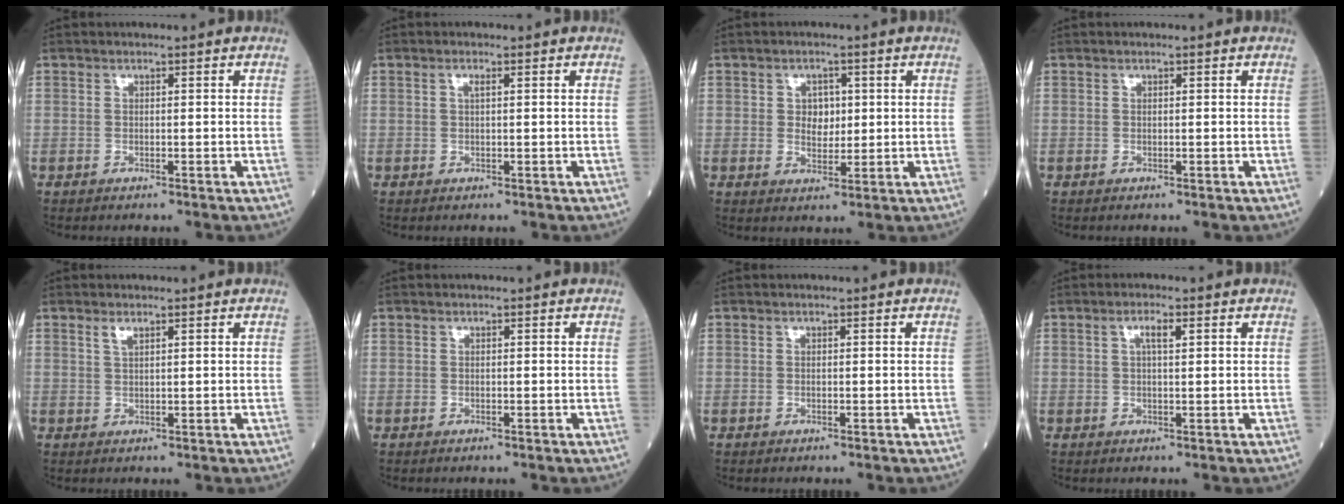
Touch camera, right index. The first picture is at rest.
{"total": 0.9, "force": [0.3, 0.2, 0.8], "torque": [-0.018, 0.002, 0.004]}
{"total": 3.7, "force": [0.8, 2.7, 2.4], "torque": [-0.031, 0.004, 0.019]}
{"total": 0.0}
{"total": 1.5, "force": [1.0, 0.4, 1.0], "torque": [-0.021, 0.000, 0.022]}
{"total": 0.0}
{"total": 0.0}
{"total": 2.3, "force": [0.9, 0.4, 2.1], "torque": [-0.041, 0.003, 0.014]}